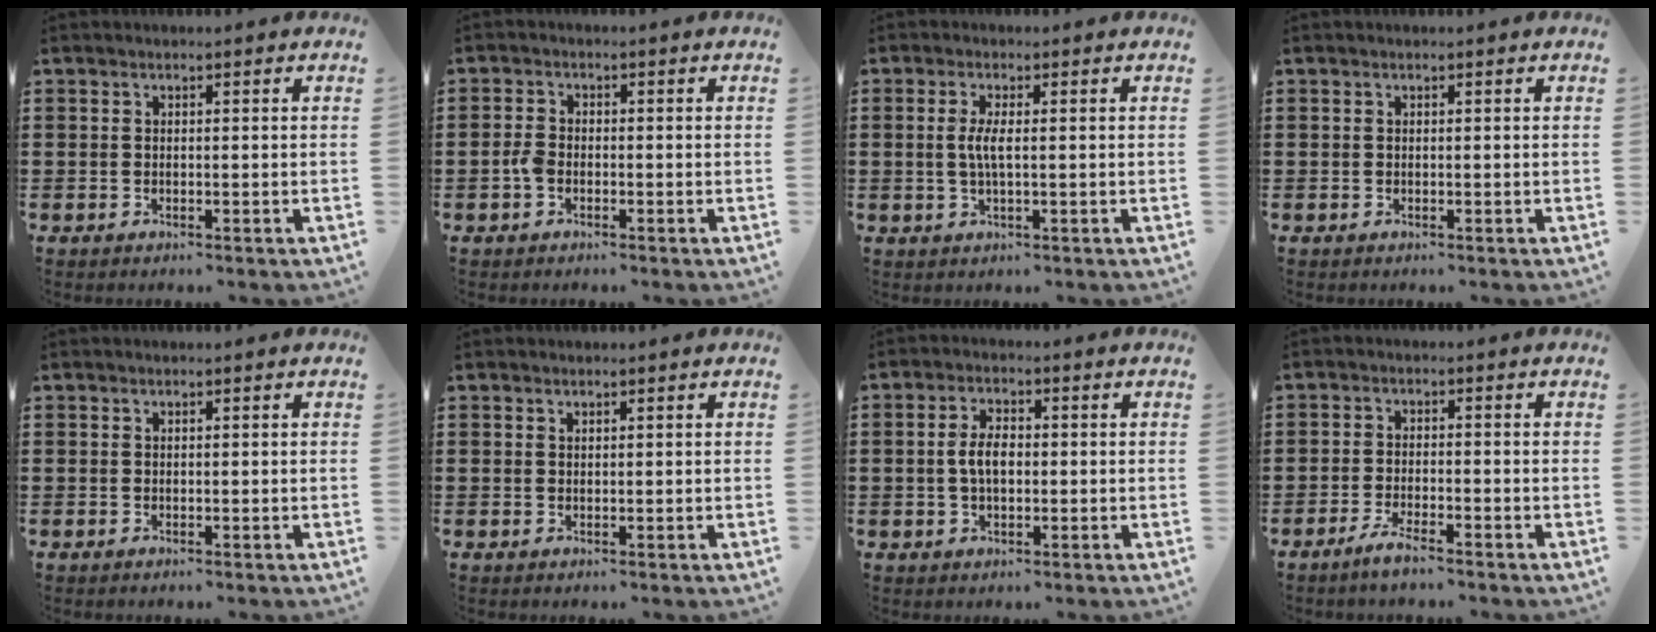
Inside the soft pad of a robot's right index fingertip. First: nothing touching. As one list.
[{"total": 2.1, "force": [-0.7, 1.2, 1.5], "torque": [-0.043, -0.003, -0.018]}, {"total": 3.2, "force": [0.0, 0.6, 3.2], "torque": [-0.067, -0.005, -0.004]}, {"total": 0.0}, {"total": 0.0}, {"total": 0.6, "force": [0.5, 0.4, 0.2], "torque": [-0.004, 0.002, 0.010]}, {"total": 4.4, "force": [-0.1, 2.4, 3.7], "torque": [-0.087, 0.003, -0.008]}, {"total": 2.8, "force": [-2.3, 0.1, 1.7], "torque": [-0.036, 0.001, -0.044]}]